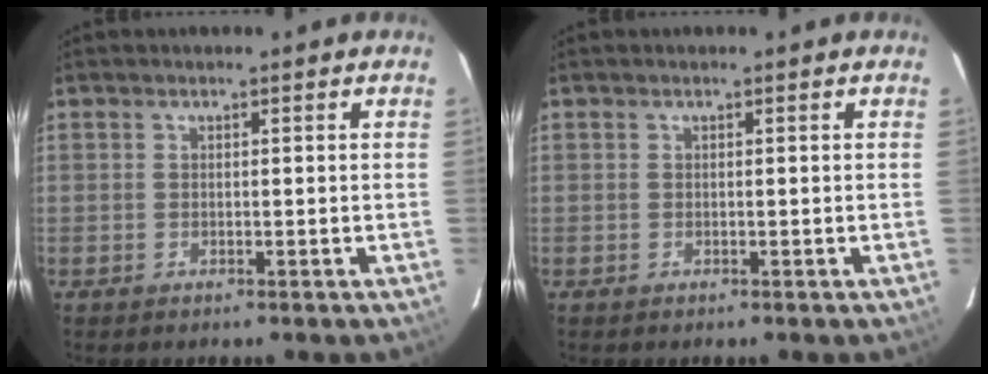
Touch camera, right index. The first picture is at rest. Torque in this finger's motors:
{"motor_torque": [0.00, 0.00, 0.00, 0.00]}